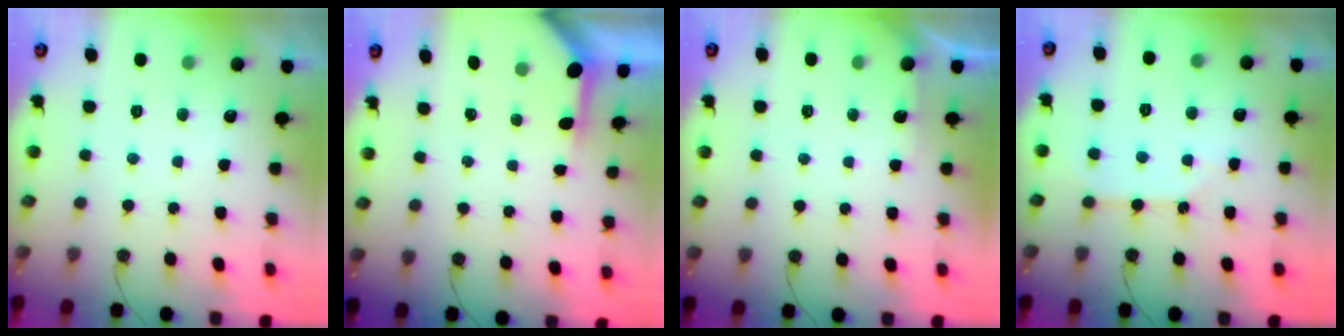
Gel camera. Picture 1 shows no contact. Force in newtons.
{"total": 3.3, "press": 3.3, "slide": 0.4}
{"total": 2.1, "press": 2.1, "slide": 0.2}
{"total": 2.1, "press": 2.1, "slide": 0.3}